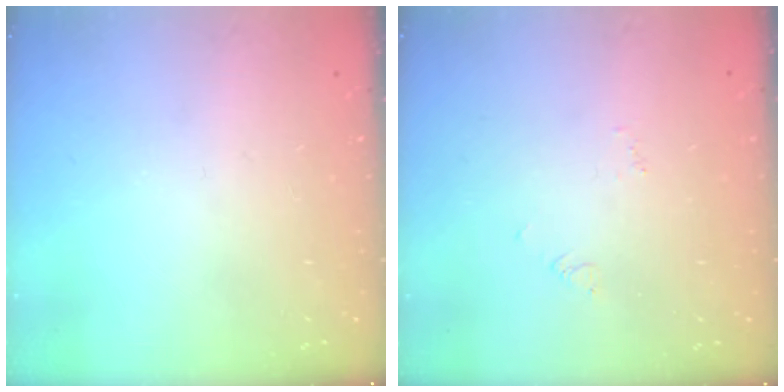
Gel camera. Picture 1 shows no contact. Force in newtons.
{"total": 2.7, "press": 2.7, "slide": 0.2}